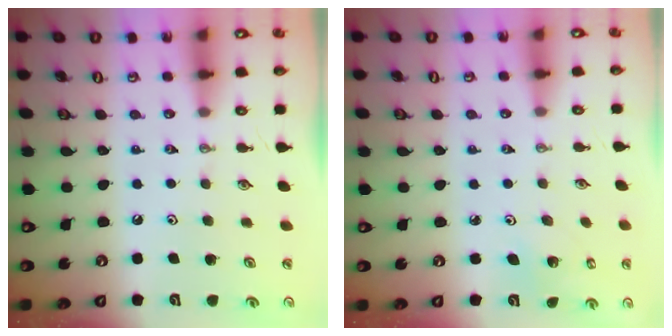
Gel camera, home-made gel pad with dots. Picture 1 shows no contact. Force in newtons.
{"total": 1.7, "press": 1.6, "slide": 0.2}